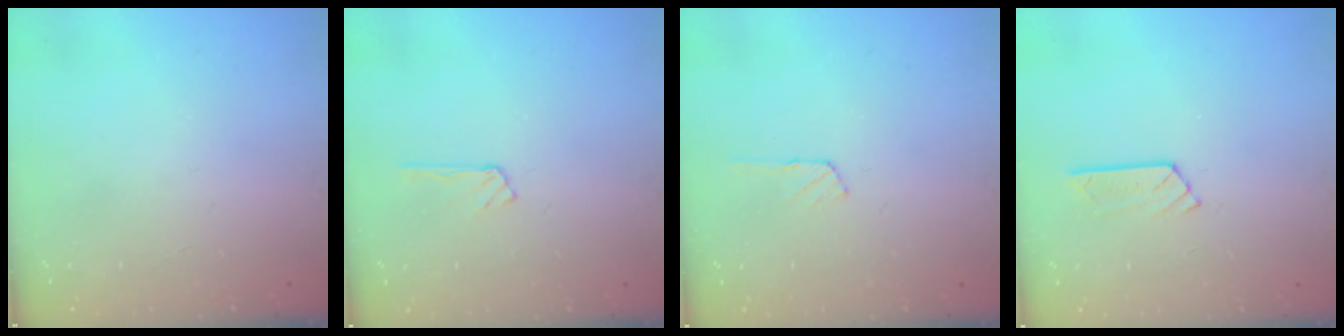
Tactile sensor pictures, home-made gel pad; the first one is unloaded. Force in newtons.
{"total": 4.7, "press": 4.6, "slide": 0.5}
{"total": 4.0, "press": 3.9, "slide": 0.4}
{"total": 3.9, "press": 3.9, "slide": 0.4}